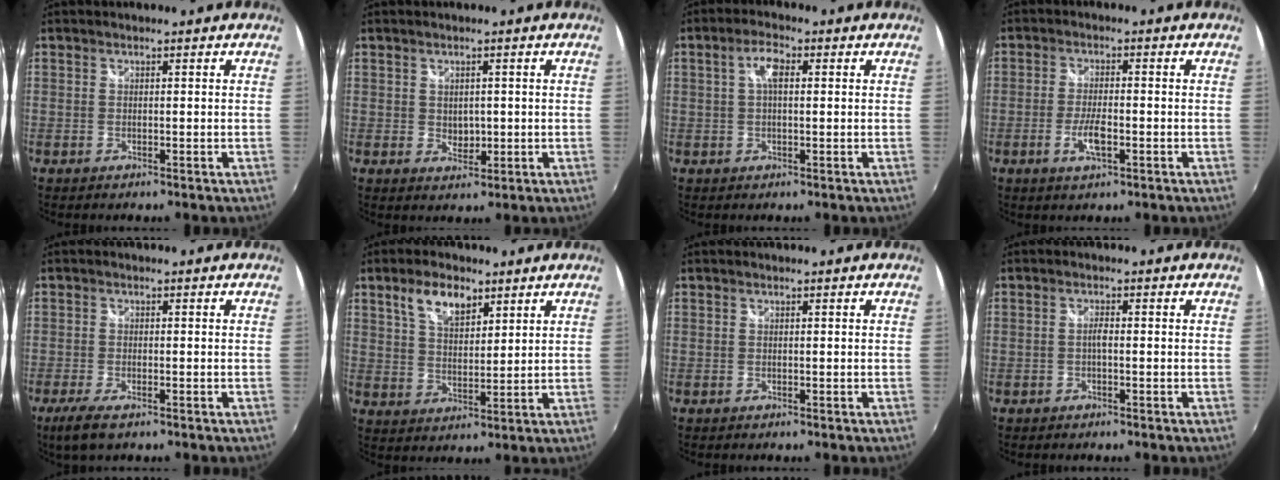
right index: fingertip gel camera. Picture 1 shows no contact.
{"total": 2.5, "force": [0.2, 2.1, 1.4], "torque": [-0.020, -0.002, 0.004]}
{"total": 3.9, "force": [0.8, 1.5, 3.5], "torque": [-0.067, 0.011, 0.013]}
{"total": 4.8, "force": [-1.8, 1.5, 4.1], "torque": [-0.090, -0.006, -0.034]}
{"total": 4.5, "force": [-2.8, 1.3, 3.3], "torque": [-0.077, -0.016, -0.051]}
{"total": 8.0, "force": [4.4, 4.3, 5.1], "torque": [-0.090, 0.014, 0.079]}
{"total": 0.0}
{"total": 1.2, "force": [-0.3, 0.2, 1.2], "torque": [-0.022, 0.003, -0.007]}